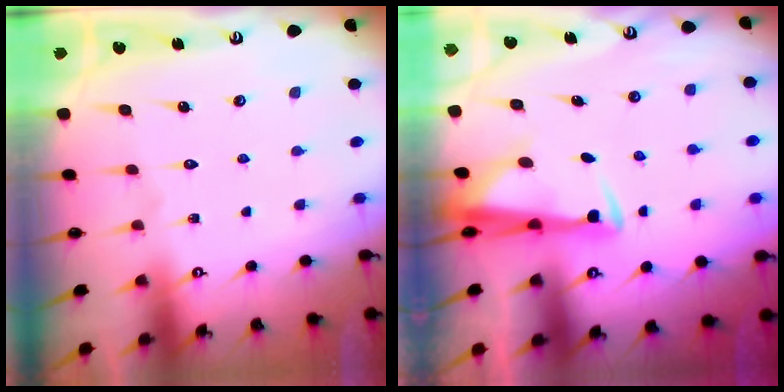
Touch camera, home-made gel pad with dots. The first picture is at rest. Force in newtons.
{"total": 3.2, "press": 3.1, "slide": 0.8}